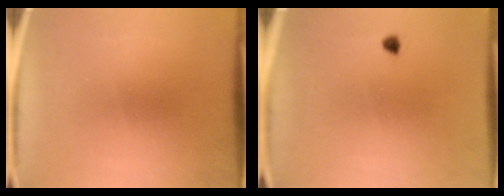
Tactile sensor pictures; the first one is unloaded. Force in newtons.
{"total": 1.0}